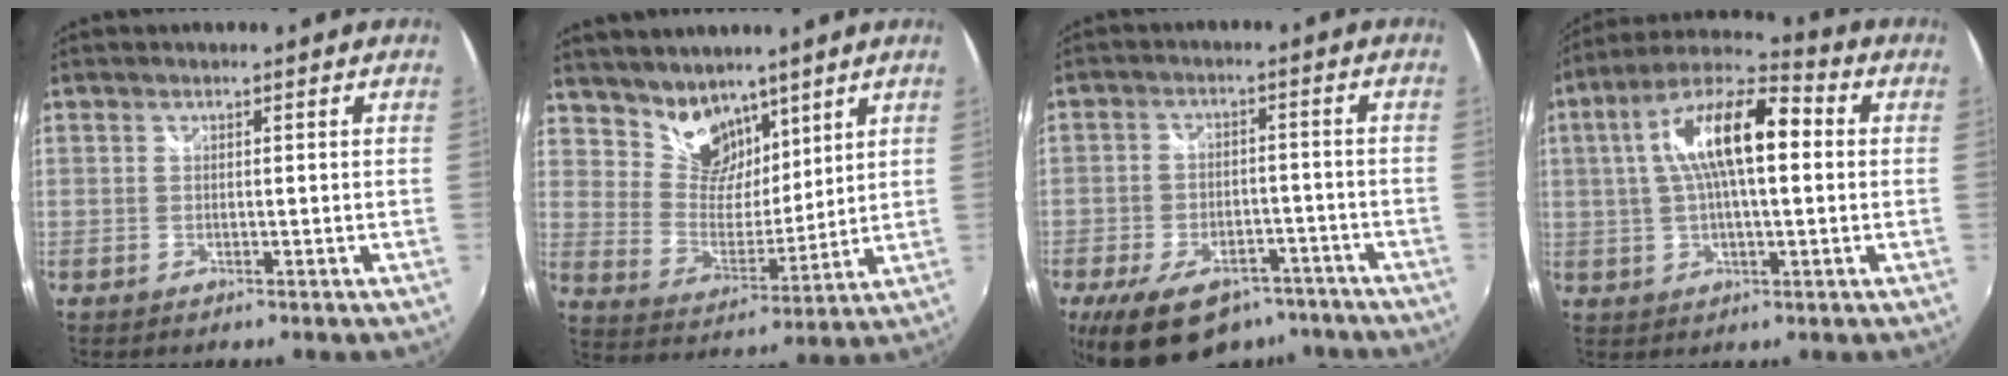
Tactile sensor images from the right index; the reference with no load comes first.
{"total": 10.9, "force": [8.1, 6.6, 3.2], "torque": [-0.058, 0.007, 0.155]}
{"total": 17.1, "force": [-11.7, 9.0, 8.6], "torque": [-0.183, -0.006, -0.165]}
{"total": 15.8, "force": [2.6, 5.8, 14.5], "torque": [-0.258, 0.027, 0.032]}